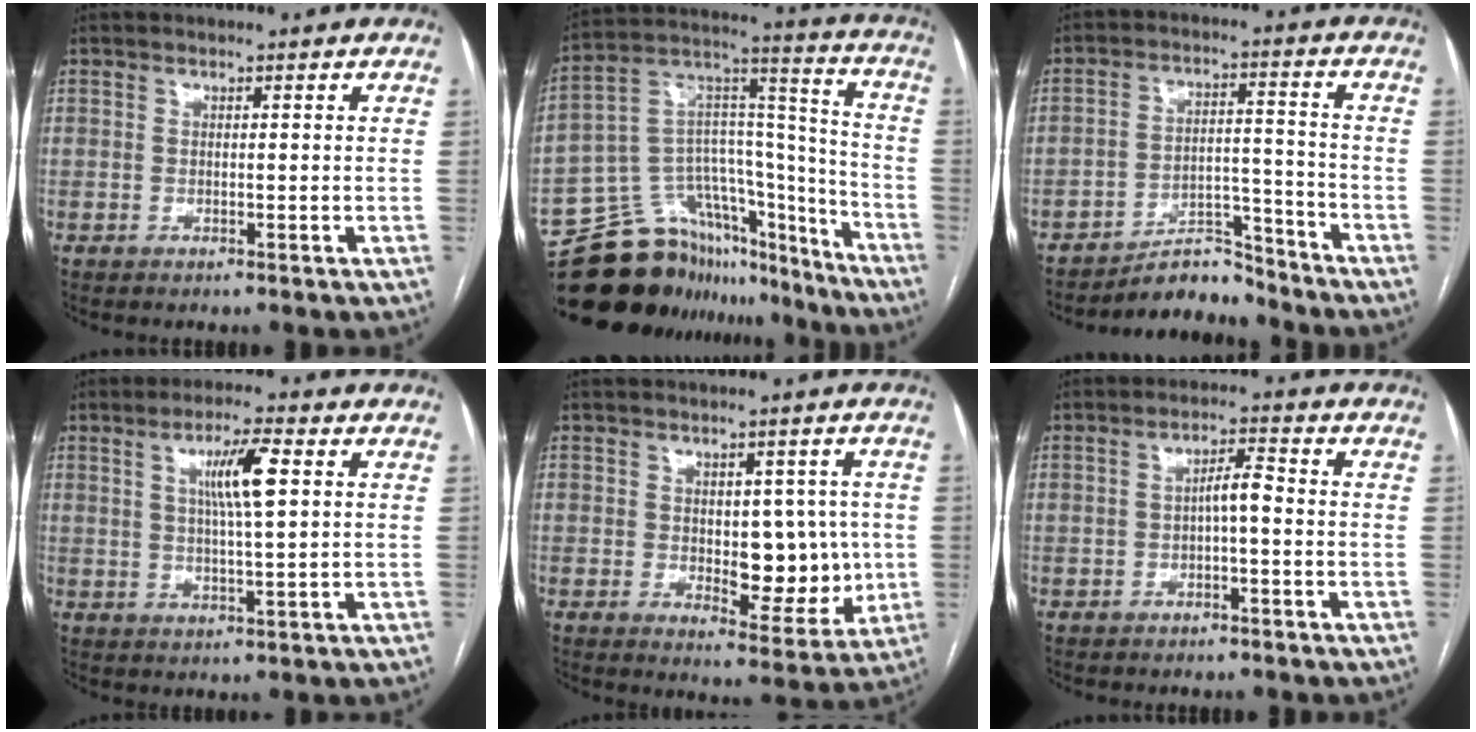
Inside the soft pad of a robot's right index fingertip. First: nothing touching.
{"total": 26.2, "force": [-21.9, 11.2, 9.2], "torque": [-0.140, 0.056, -0.329]}
{"total": 6.7, "force": [-6.5, 1.3, 0.2], "torque": [0.001, 0.033, -0.107]}
{"total": 6.9, "force": [2.0, 0.3, 6.6], "torque": [-0.120, 0.004, 0.036]}
{"total": 8.9, "force": [0.0, 4.7, 7.6], "torque": [-0.081, 0.003, 0.013]}
{"total": 3.1, "force": [-0.6, 0.5, 3.0], "torque": [-0.050, 0.010, -0.008]}